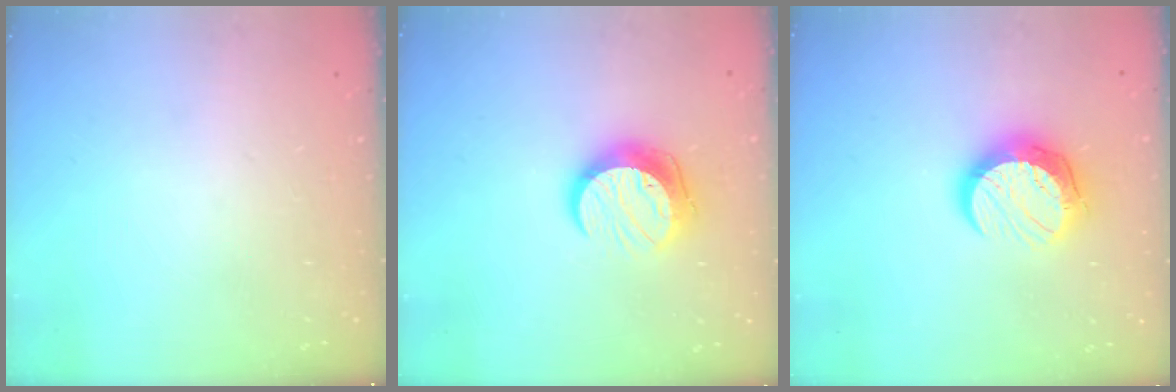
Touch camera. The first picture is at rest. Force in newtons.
{"total": 11.3, "press": 11.3, "slide": 0.3}
{"total": 11.8, "press": 11.8, "slide": 0.8}